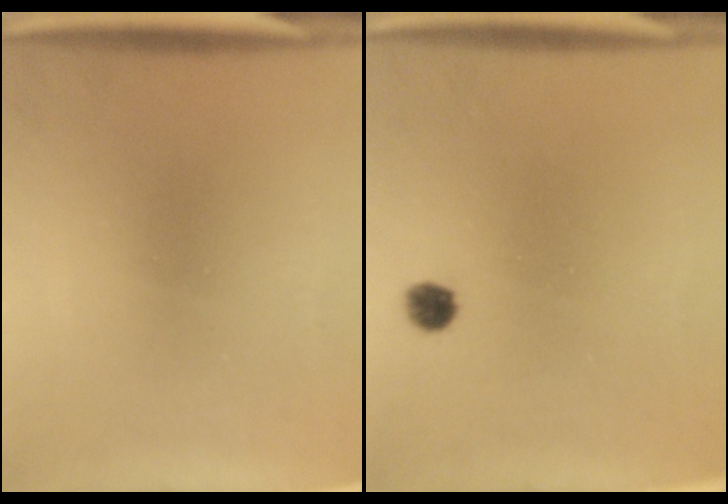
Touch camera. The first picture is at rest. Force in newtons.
{"total": 2.3}